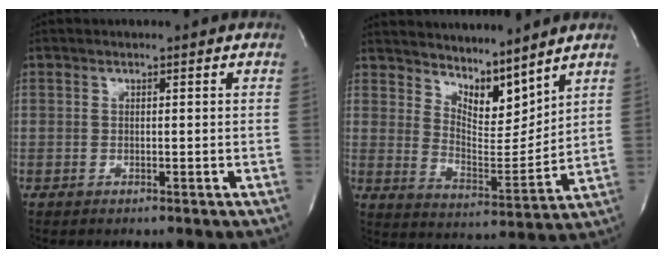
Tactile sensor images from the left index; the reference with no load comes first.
{"total": 9.2, "force": [8.0, 2.8, 3.6], "torque": [-0.066, -0.015, 0.152]}